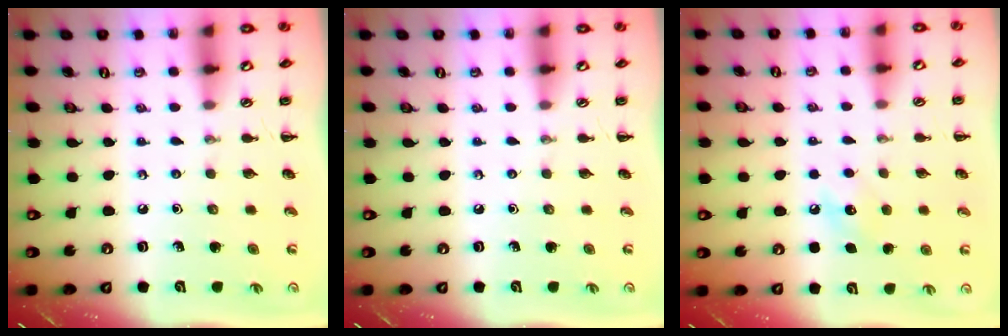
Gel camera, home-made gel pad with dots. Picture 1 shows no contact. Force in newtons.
{"total": 0.0}
{"total": 7.5, "press": 7.3, "slide": 1.9}